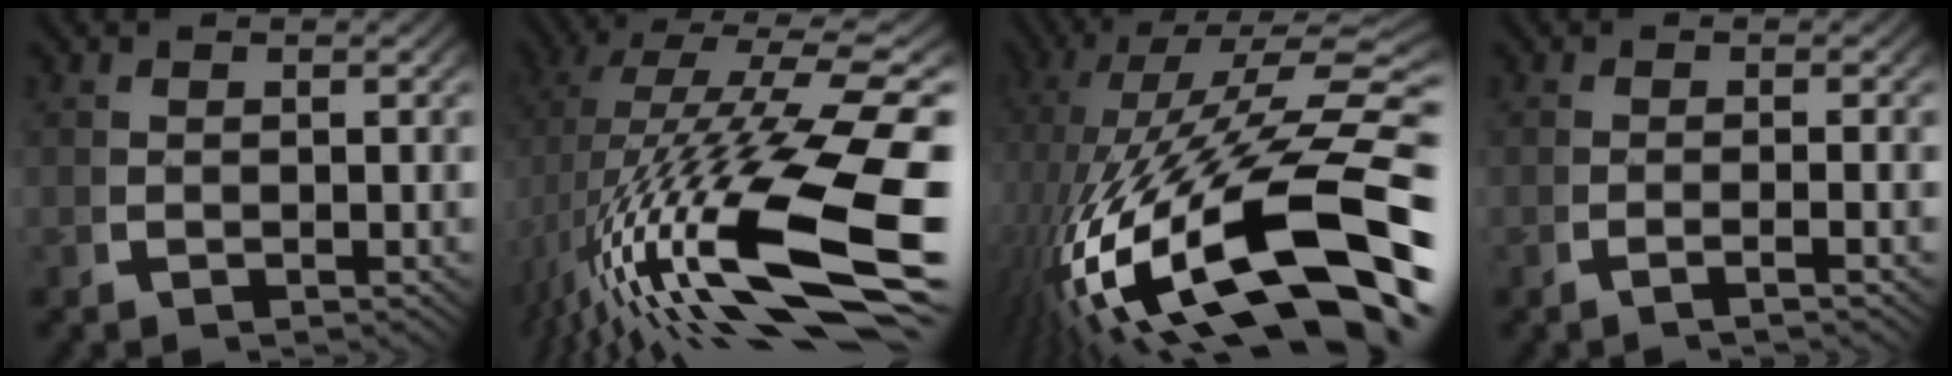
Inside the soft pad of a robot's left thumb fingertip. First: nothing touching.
{"total": 15.3, "force": [-1.6, 6.8, 13.6], "torque": [-0.246, -0.039, 0.005]}
{"total": 17.5, "force": [-2.3, 8.9, 14.9], "torque": [-0.315, -0.051, 0.005]}
{"total": 1.8, "force": [-0.8, -0.3, 1.6], "torque": [-0.032, 0.002, -0.016]}